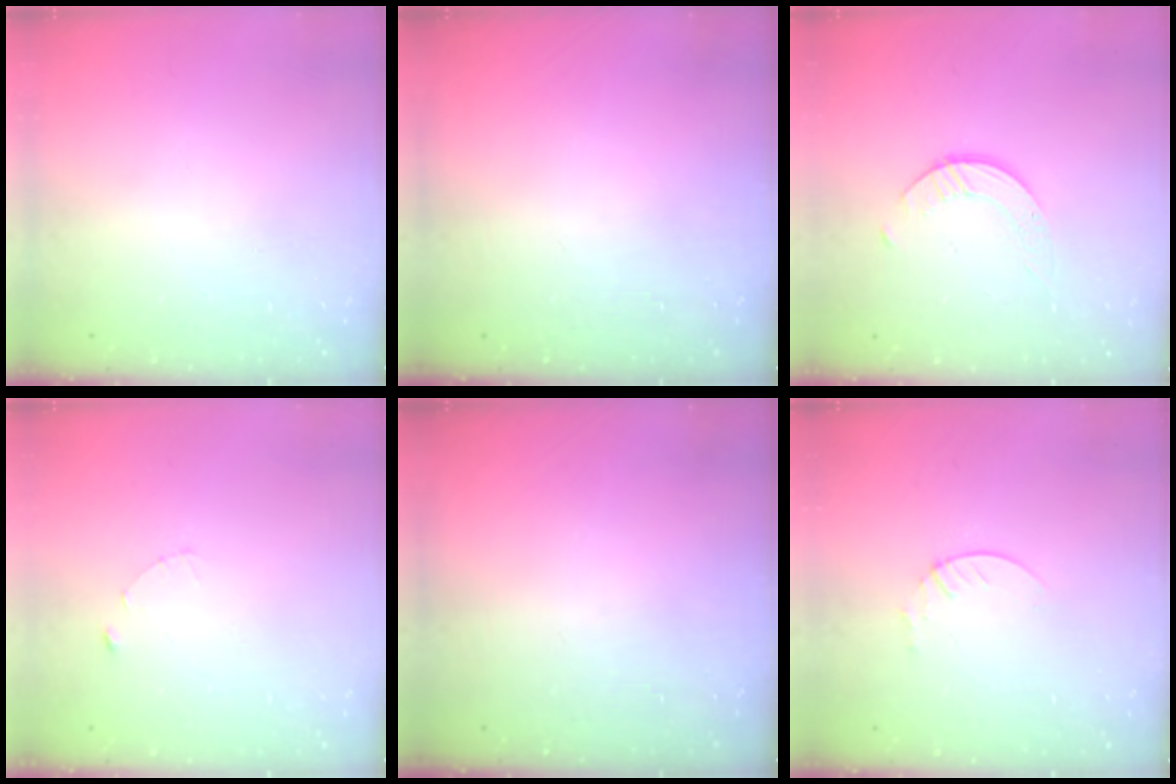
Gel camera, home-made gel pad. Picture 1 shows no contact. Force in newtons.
{"total": 0.0}
{"total": 2.5, "press": 2.5, "slide": 0.3}
{"total": 1.0, "press": 1.0, "slide": 0.2}
{"total": 0.0}
{"total": 1.9, "press": 1.9, "slide": 0.2}